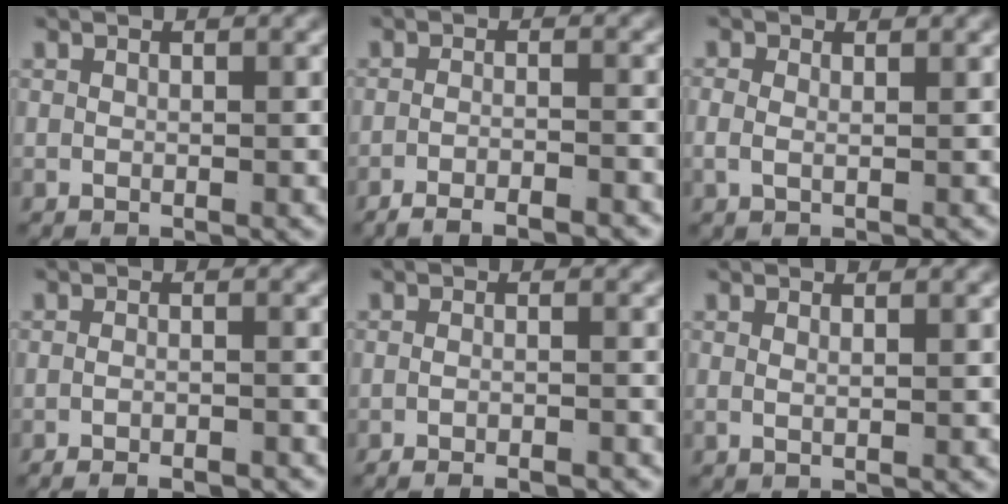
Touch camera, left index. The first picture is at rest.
{"total": 4.4, "force": [-4.1, 0.6, 1.4], "torque": [-0.021, -0.010, -0.065]}
{"total": 1.1, "force": [0.2, 0.4, 1.0], "torque": [-0.032, -0.014, 0.011]}
{"total": 2.8, "force": [-2.6, 0.3, 0.9], "torque": [-0.017, -0.010, -0.039]}
{"total": 2.9, "force": [-2.7, 0.3, 1.1], "torque": [-0.019, -0.009, -0.040]}
{"total": 0.8, "force": [0.4, -0.4, 0.5], "torque": [-0.011, -0.008, 0.012]}